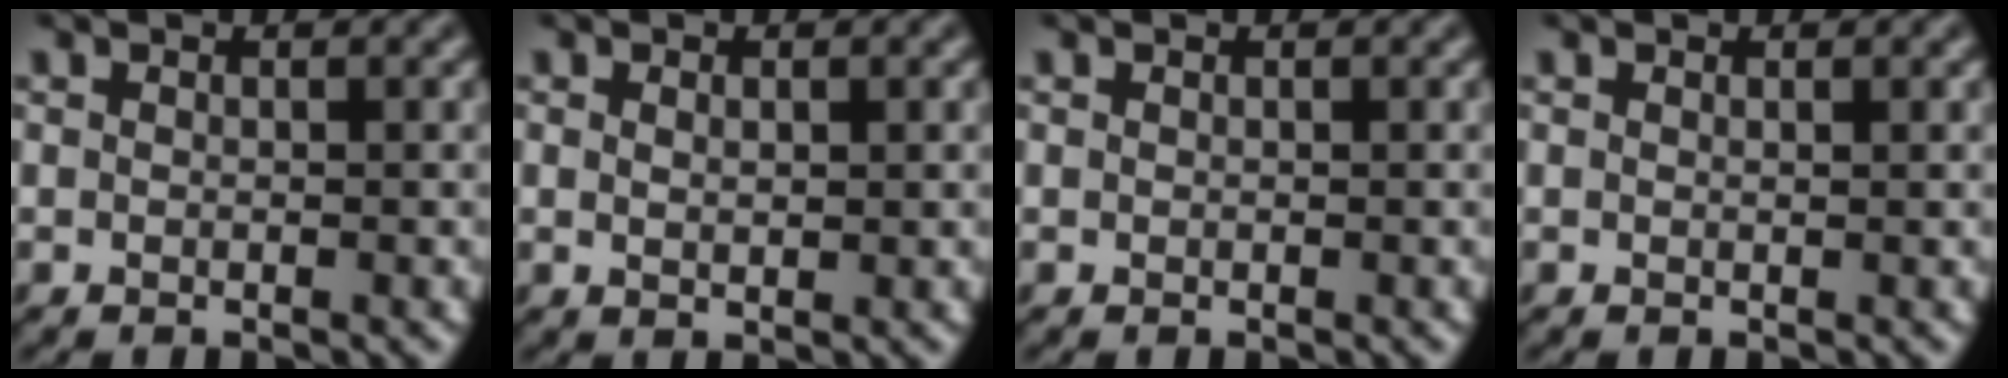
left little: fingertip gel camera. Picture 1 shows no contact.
{"total": 1.2, "force": [0.2, 0.5, 1.0], "torque": [-0.021, -0.002, 0.006]}
{"total": 0.0}
{"total": 0.0}